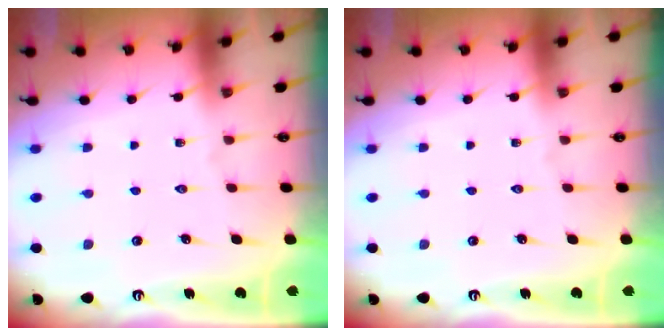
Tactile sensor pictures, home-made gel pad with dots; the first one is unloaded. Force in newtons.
{"total": 0.0}